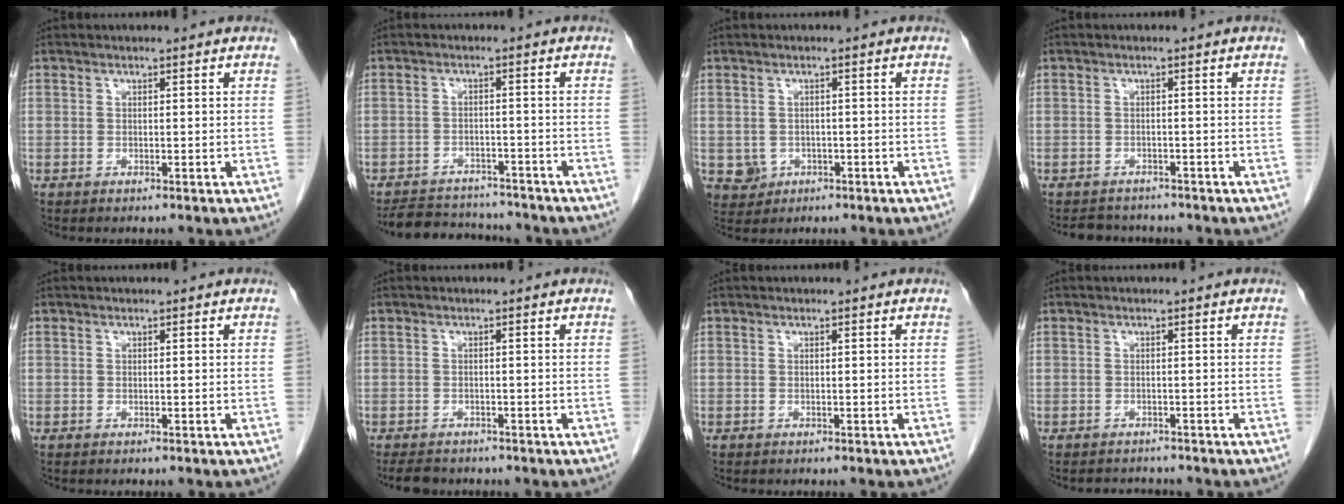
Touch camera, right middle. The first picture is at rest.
{"total": 8.5, "force": [-8.1, 2.0, 1.5], "torque": [-0.017, 0.007, -0.117]}
{"total": 4.4, "force": [-1.3, 4.1, 0.9], "torque": [-0.019, 0.002, -0.013]}
{"total": 3.4, "force": [-3.1, 1.2, 0.2], "torque": [-0.003, -0.004, -0.046]}
{"total": 0.0}
{"total": 3.4, "force": [-2.9, 1.4, 1.0], "torque": [-0.019, -0.004, -0.041]}
{"total": 0.0}
{"total": 2.2, "force": [-2.0, 0.8, -0.1], "torque": [0.003, -0.003, -0.030]}